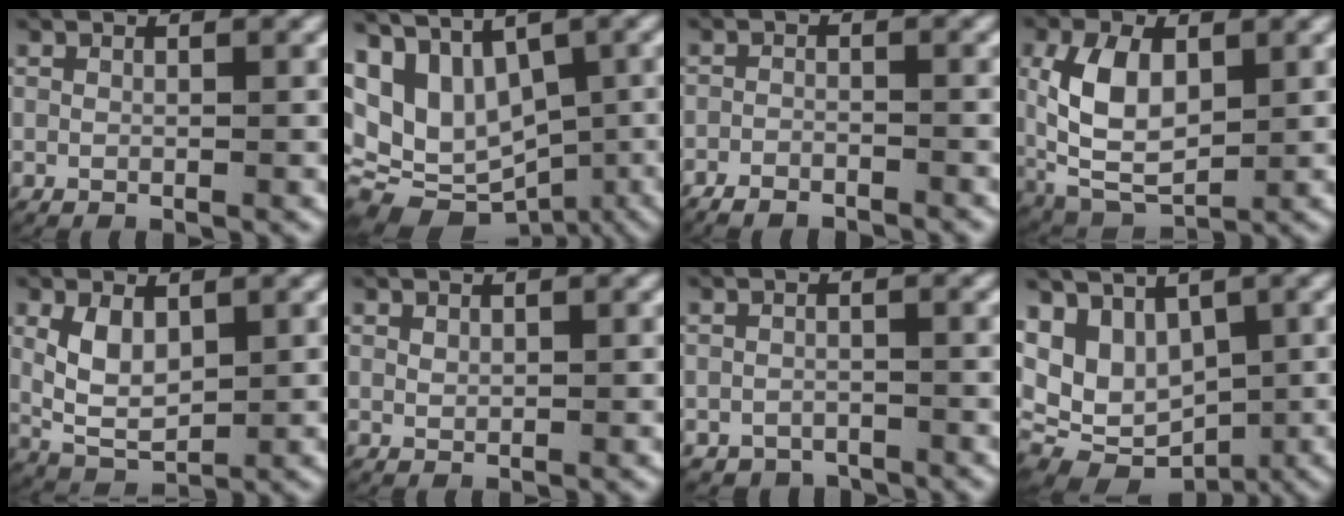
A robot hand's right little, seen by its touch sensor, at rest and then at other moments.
{"total": 12.3, "force": [-2.3, 10.3, 6.4], "torque": [-0.135, -0.039, -0.032]}
{"total": 2.8, "force": [-2.7, 0.8, 0.4], "torque": [-0.009, -0.006, -0.049]}
{"total": 7.9, "force": [0.1, 5.5, 5.7], "torque": [-0.150, -0.036, 0.020]}
{"total": 5.1, "force": [0.4, 3.5, 3.7], "torque": [-0.098, -0.018, 0.017]}
{"total": 0.7, "force": [0.4, 0.4, 0.3], "torque": [-0.009, -0.002, 0.013]}
{"total": 3.0, "force": [-2.7, 1.5, -0.1], "torque": [0.013, -0.011, -0.045]}
{"total": 11.0, "force": [-0.5, 9.4, 5.6], "torque": [-0.139, -0.032, -0.005]}